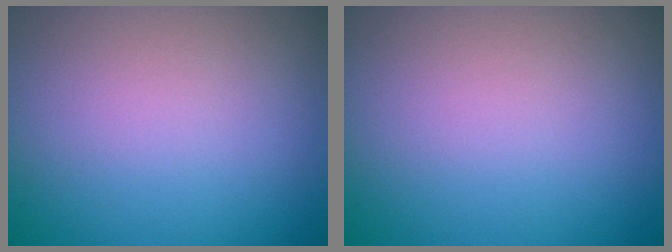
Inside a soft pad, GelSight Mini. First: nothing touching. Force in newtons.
{"total": 0.0}